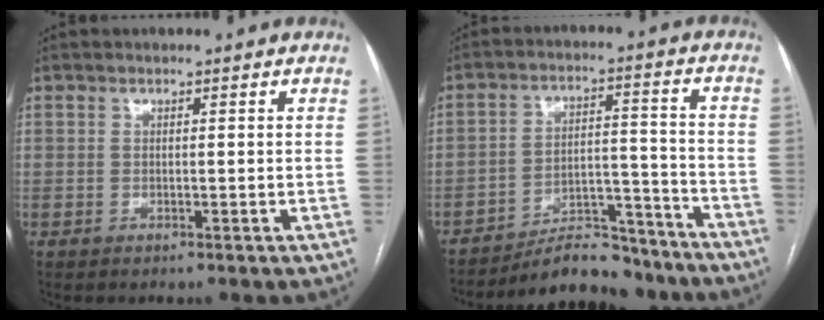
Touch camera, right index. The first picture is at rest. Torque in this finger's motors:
{"motor_torque": [0.59, -1.14, 0.46, 0.12]}